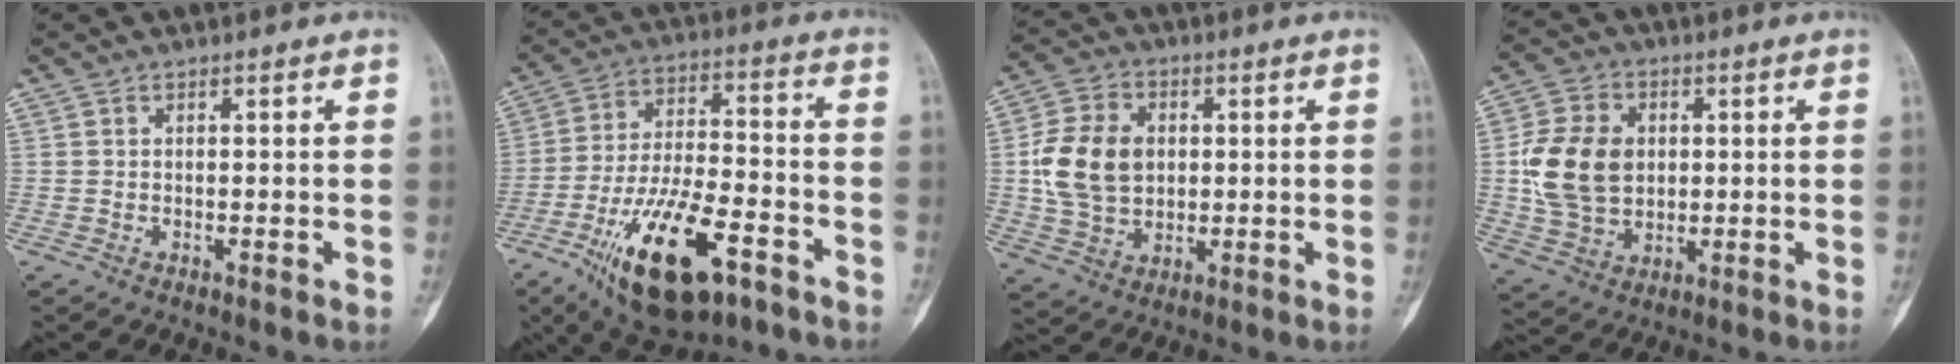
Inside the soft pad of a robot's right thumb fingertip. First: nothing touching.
{"total": 20.5, "force": [-10.3, 8.3, 15.6], "torque": [-0.284, 0.050, -0.168]}
{"total": 12.9, "force": [1.2, 9.6, 8.5], "torque": [-0.145, 0.005, 0.023]}
{"total": 13.5, "force": [1.2, 10.1, 8.8], "torque": [-0.149, 0.002, 0.026]}